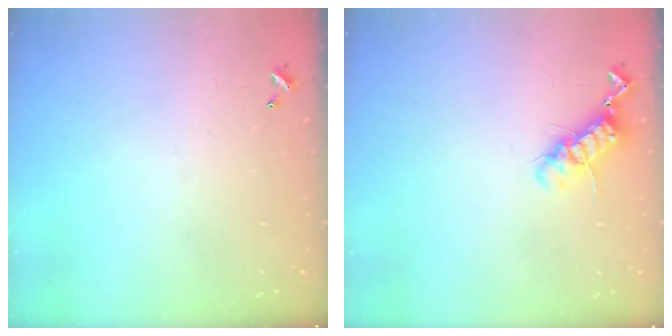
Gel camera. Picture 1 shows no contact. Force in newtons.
{"total": 11.5, "press": 11.4, "slide": 1.2}